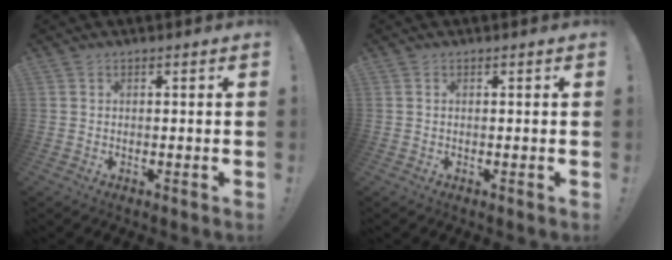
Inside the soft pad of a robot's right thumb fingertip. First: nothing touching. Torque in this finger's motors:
{"motor_torque": [0.03, -0.36, -0.13, 0.12, 0.00]}